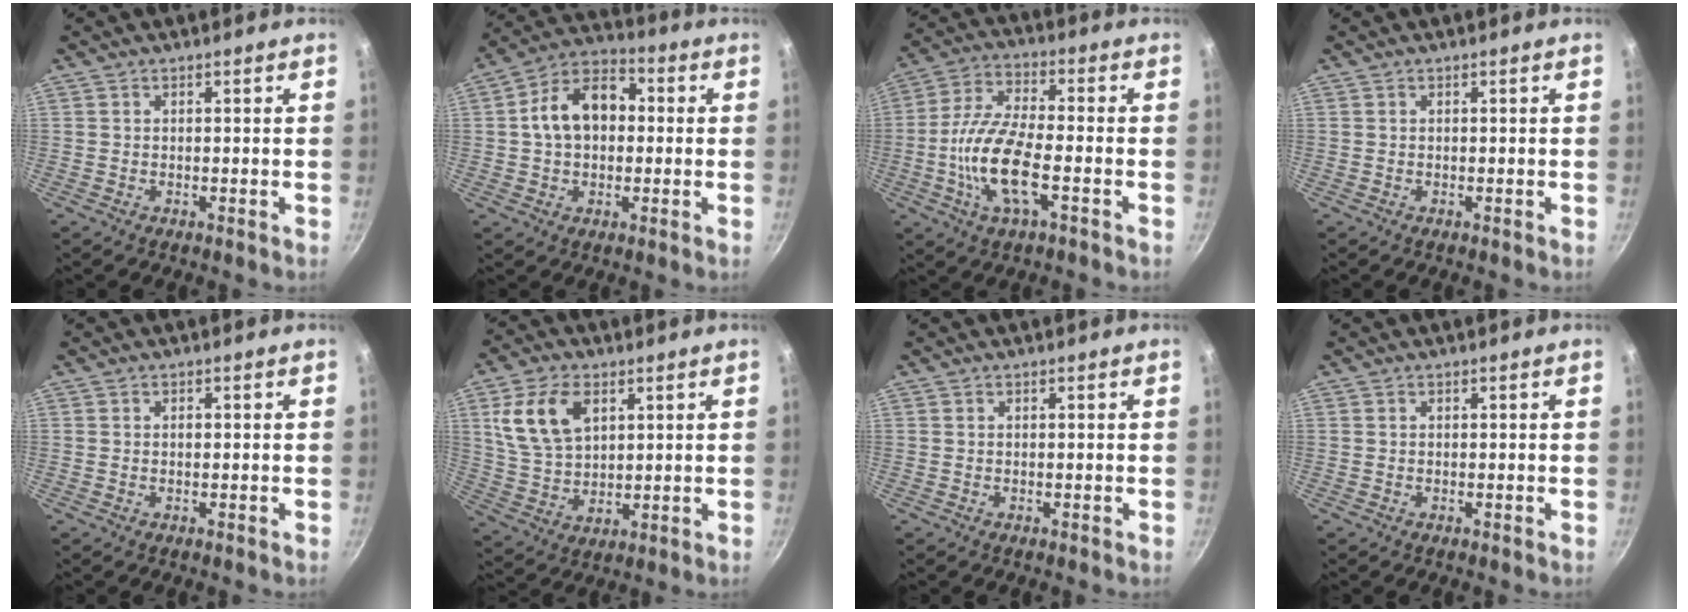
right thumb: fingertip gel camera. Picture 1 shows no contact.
{"total": 12.6, "force": [1.1, 8.7, 9.1], "torque": [-0.140, 0.030, 0.009]}
{"total": 13.9, "force": [-3.6, 5.2, 12.4], "torque": [-0.256, 0.024, -0.069]}
{"total": 0.0}
{"total": 0.6, "force": [0.0, 0.4, 0.5], "torque": [-0.007, 0.004, 0.001]}
{"total": 12.6, "force": [4.7, 7.8, 8.7], "torque": [-0.153, -0.012, 0.098]}
{"total": 0.0}
{"total": 0.0}